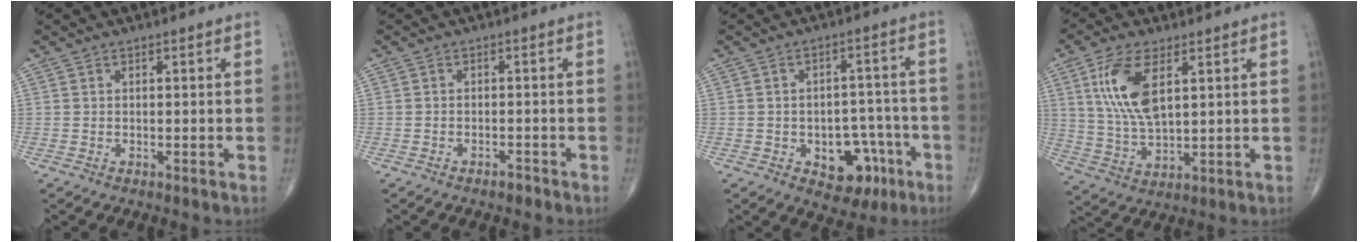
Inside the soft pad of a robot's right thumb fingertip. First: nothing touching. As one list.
[{"total": 1.3, "force": [-1.1, 0.6, 0.6], "torque": [-0.010, 0.004, -0.018]}, {"total": 10.0, "force": [-4.3, 6.6, 6.2], "torque": [-0.042, 0.039, -0.049]}, {"total": 11.5, "force": [4.0, 5.1, 9.5], "torque": [-0.196, -0.014, 0.085]}]